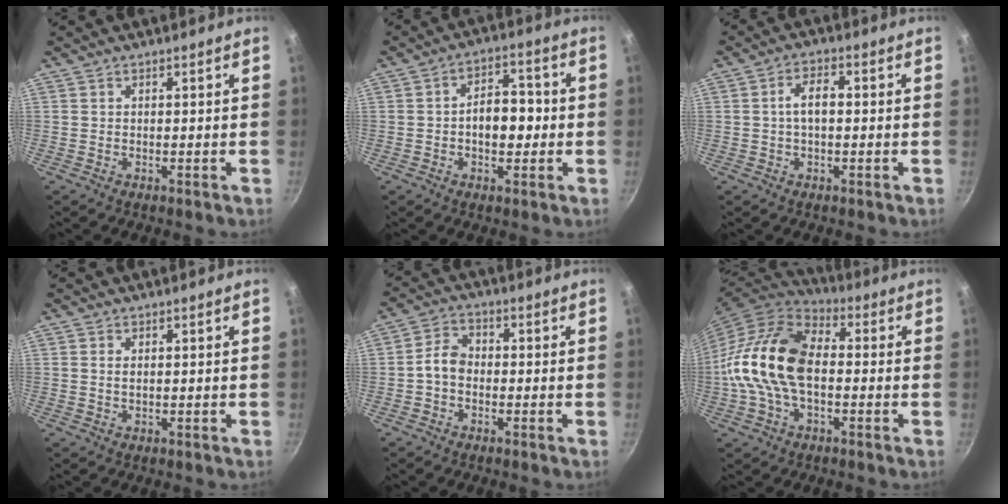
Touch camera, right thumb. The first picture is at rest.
{"total": 8.0, "force": [-0.9, 5.0, 6.2], "torque": [-0.056, 0.021, -0.019]}
{"total": 4.7, "force": [0.0, 2.4, 4.0], "torque": [-0.071, 0.018, -0.004]}
{"total": 1.2, "force": [0.3, 0.6, 1.0], "torque": [-0.018, 0.001, 0.004]}
{"total": 6.3, "force": [-1.3, 4.7, 4.0], "torque": [-0.059, 0.027, -0.041]}
{"total": 18.4, "force": [-1.3, 11.3, 14.4], "torque": [-0.263, 0.035, -0.041]}